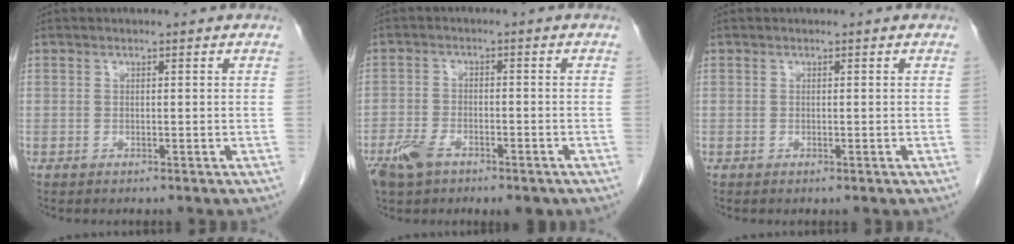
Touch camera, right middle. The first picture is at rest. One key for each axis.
{"total": 7.6, "fx": -4.7, "fy": 3.6, "fz": 4.8, "tx": -0.087, "ty": -0.002, "tz": -0.077}
{"total": 0.0}